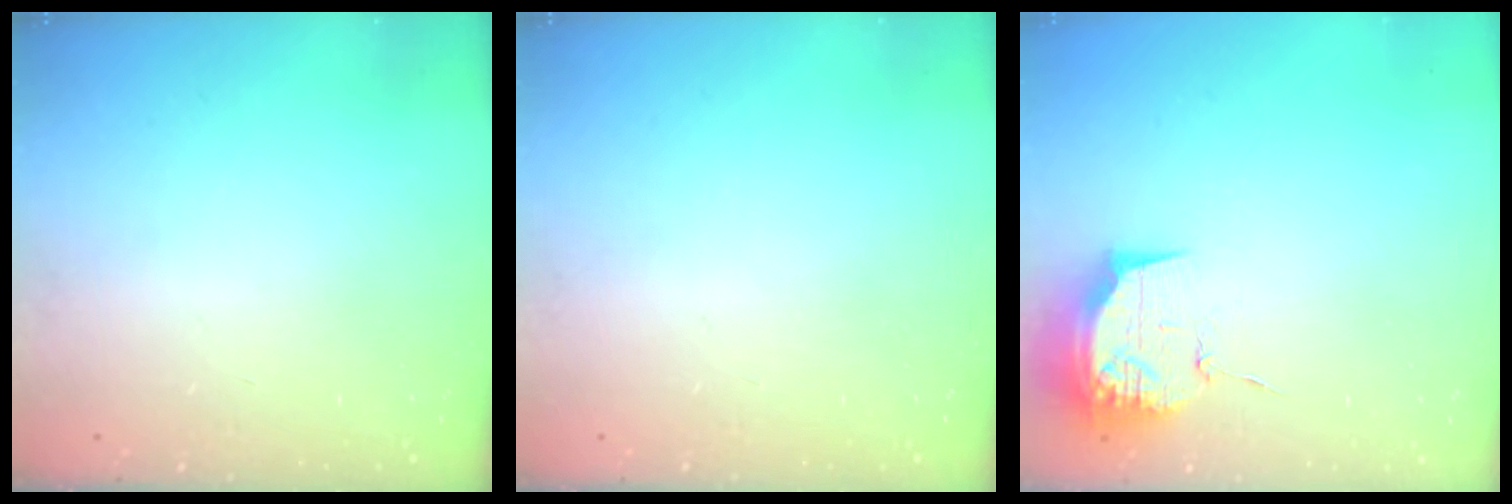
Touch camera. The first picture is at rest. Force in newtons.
{"total": 1.0, "press": 0.0, "slide": 1.0}
{"total": 15.6, "press": 15.6, "slide": 0.1}